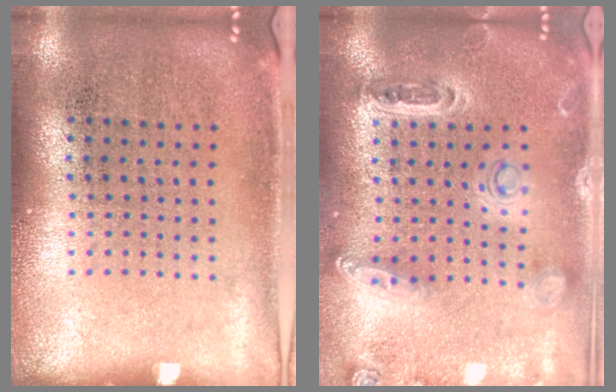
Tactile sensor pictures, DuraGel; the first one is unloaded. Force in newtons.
{"total": 1.3, "press": 1.2, "slide": 0.2}